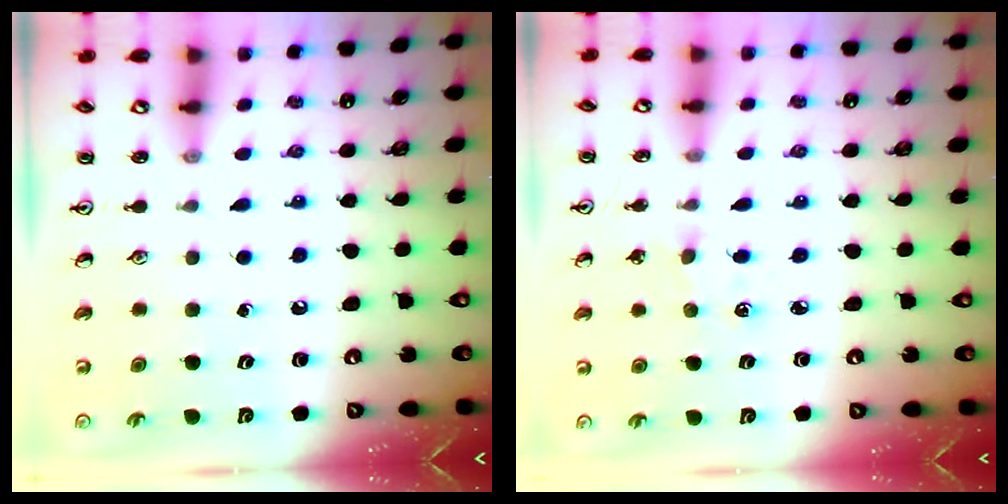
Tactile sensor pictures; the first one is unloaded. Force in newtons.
{"total": 4.2, "press": 4.2, "slide": 0.6}